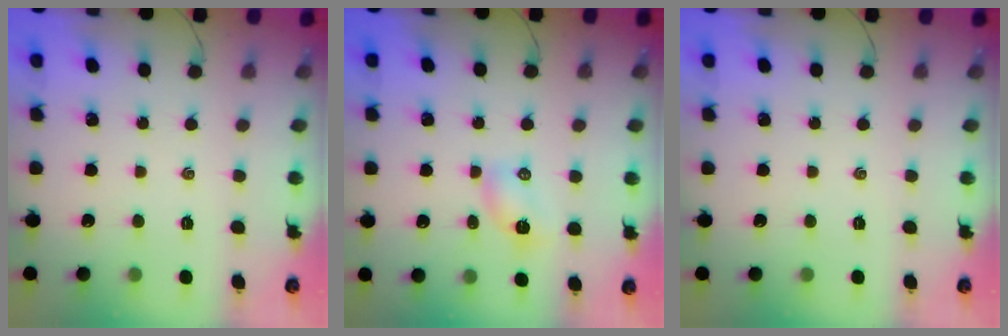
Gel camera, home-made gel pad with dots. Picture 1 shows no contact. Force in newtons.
{"total": 4.2, "press": 4.0, "slide": 1.3}
{"total": 0.0}